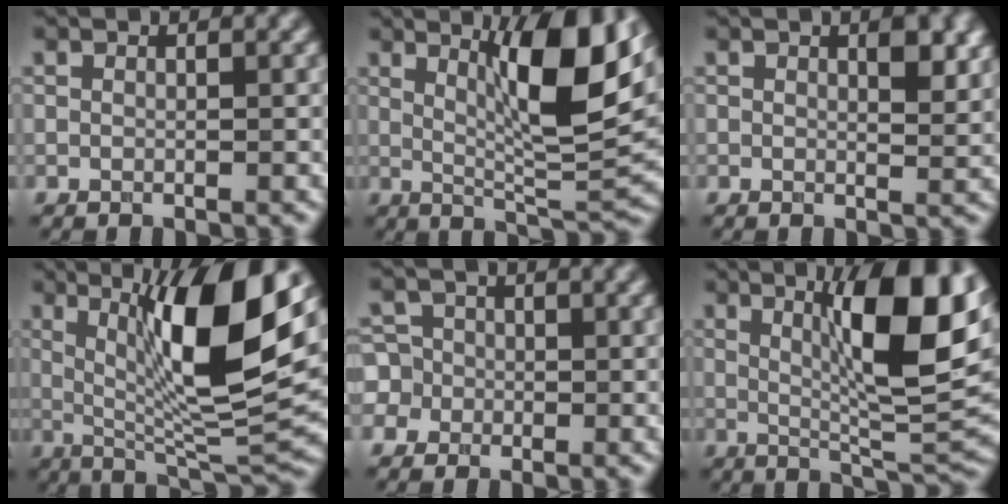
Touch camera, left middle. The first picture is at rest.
{"total": 9.1, "force": [3.4, 1.9, 8.3], "torque": [-0.116, -0.009, 0.066]}
{"total": 2.5, "force": [1.1, 0.8, 2.1], "torque": [-0.027, -0.003, 0.024]}
{"total": 11.8, "force": [3.2, 2.7, 11.1], "torque": [-0.163, -0.008, 0.067]}
{"total": 4.4, "force": [-0.9, 4.1, 1.1], "torque": [-0.004, 0.026, -0.044]}
{"total": 11.5, "force": [3.6, 2.6, 10.6], "torque": [-0.144, 0.002, 0.066]}